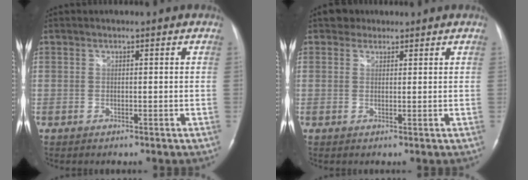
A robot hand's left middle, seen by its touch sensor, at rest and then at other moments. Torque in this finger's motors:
{"motor_torque": [0.08, -0.05, 0.00, 0.00]}